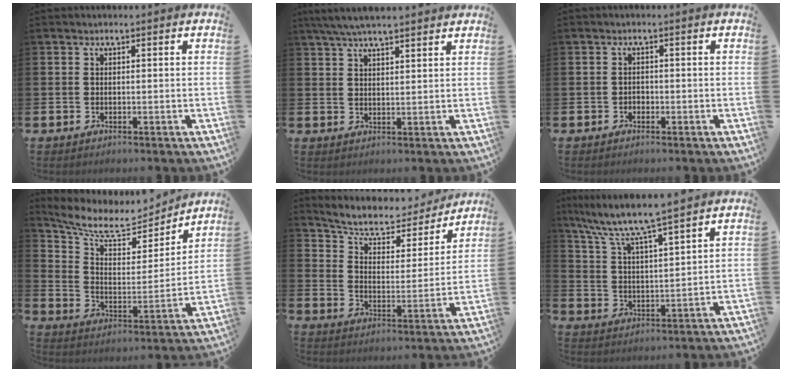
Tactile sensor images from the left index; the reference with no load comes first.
{"total": 5.1, "force": [4.6, 0.7, 2.0], "torque": [-0.045, -0.010, 0.084]}
{"total": 1.0, "force": [-0.6, 0.8, 0.1], "torque": [0.002, 0.002, -0.015]}
{"total": 8.8, "force": [7.7, 3.1, 2.8], "torque": [-0.095, -0.051, 0.134]}
{"total": 6.9, "force": [6.1, 2.6, 2.0], "torque": [-0.065, -0.044, 0.099]}
{"total": 7.6, "force": [7.0, 0.1, 3.0], "torque": [-0.087, -0.046, 0.117]}